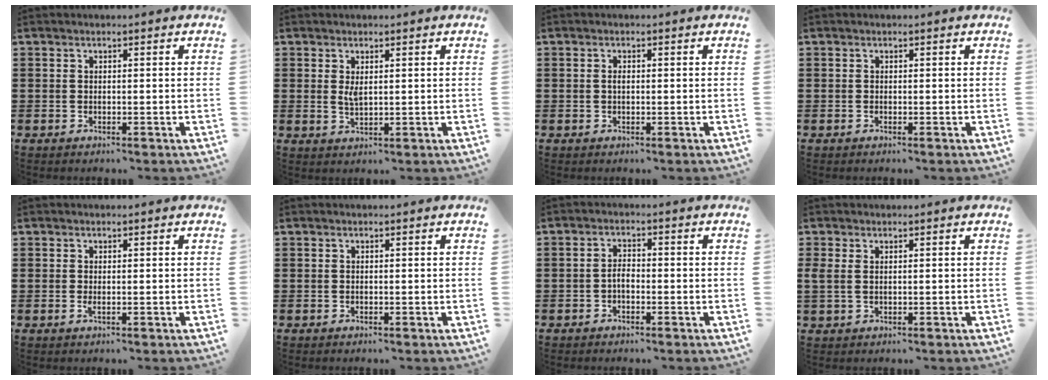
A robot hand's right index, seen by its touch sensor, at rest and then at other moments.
{"total": 2.2, "force": [0.8, 0.7, 1.9], "torque": [-0.040, 0.001, 0.014]}
{"total": 0.9, "force": [0.0, 0.4, 0.8], "torque": [-0.017, 0.000, 0.000]}
{"total": 0.0}
{"total": 0.6, "force": [-0.1, 0.0, 0.5], "torque": [-0.012, -0.005, -0.001]}
{"total": 0.0}
{"total": 2.2, "force": [-0.8, 1.1, 1.7], "torque": [-0.035, 0.003, -0.015]}
{"total": 1.5, "force": [0.6, 0.5, 1.2], "torque": [-0.035, 0.000, 0.008]}